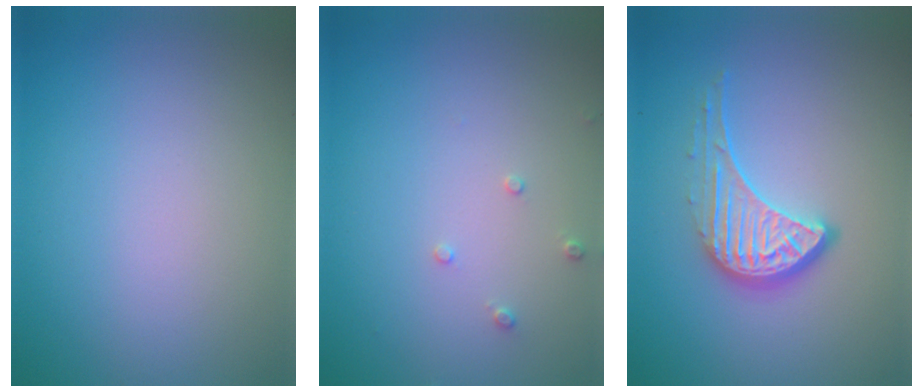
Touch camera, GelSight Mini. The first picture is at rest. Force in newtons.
{"total": 0.8, "press": 0.8, "slide": 0.2}
{"total": 4.3, "press": 3.1, "slide": 3.1}